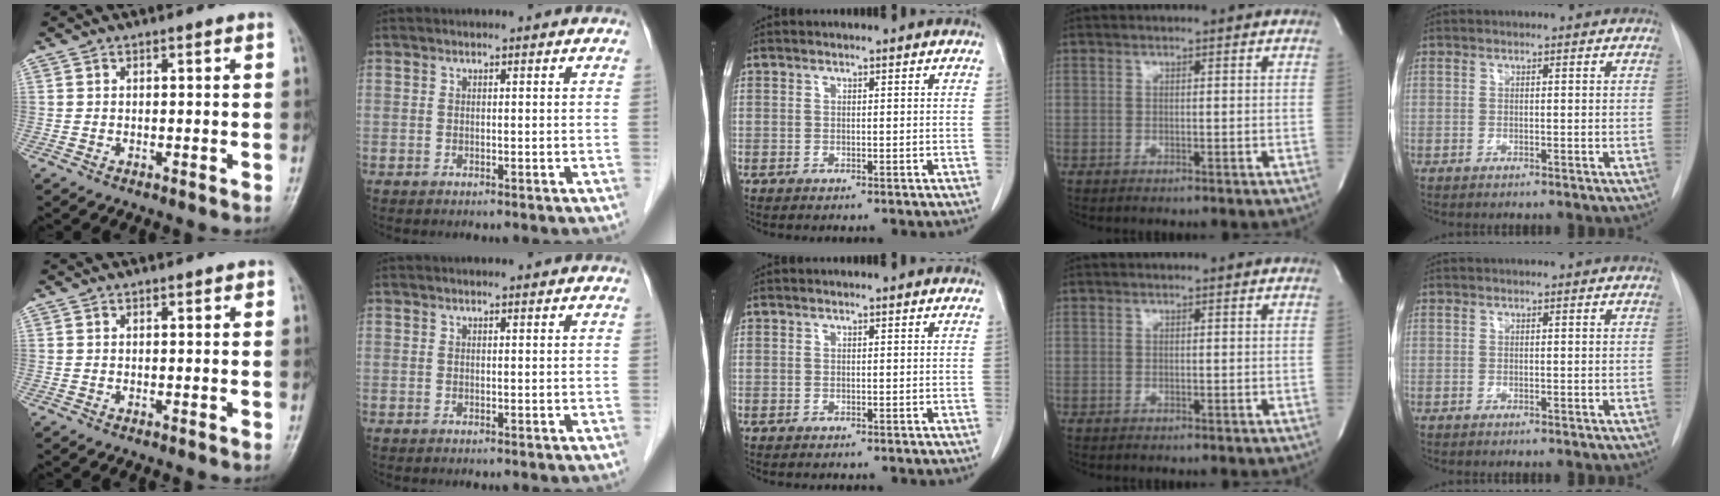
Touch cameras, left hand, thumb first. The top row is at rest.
{"thumb": {"total": 0.6, "force": [0.3, 0.3, 0.5], "torque": [-0.005, 0.000, 0.002]}, "index": {"total": 0.6, "force": [0.6, 0.1, 0.2], "torque": [-0.010, 0.002, 0.009]}}